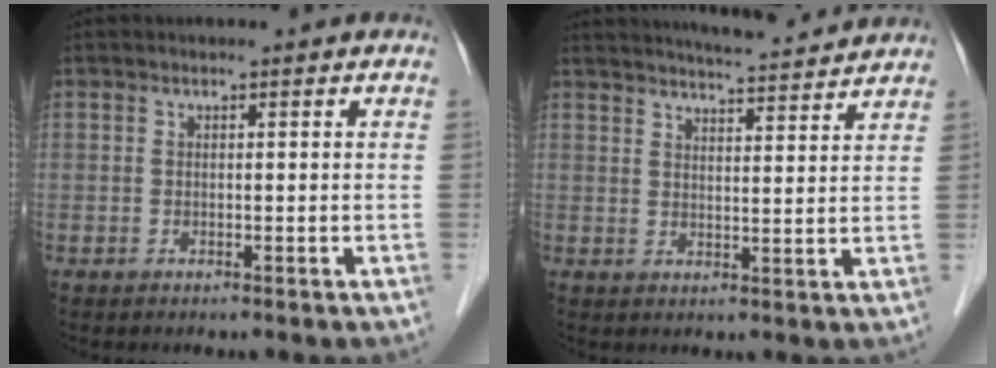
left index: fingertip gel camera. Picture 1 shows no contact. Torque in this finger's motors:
{"motor_torque": [-0.07, -0.52, 0.12, 0.03]}